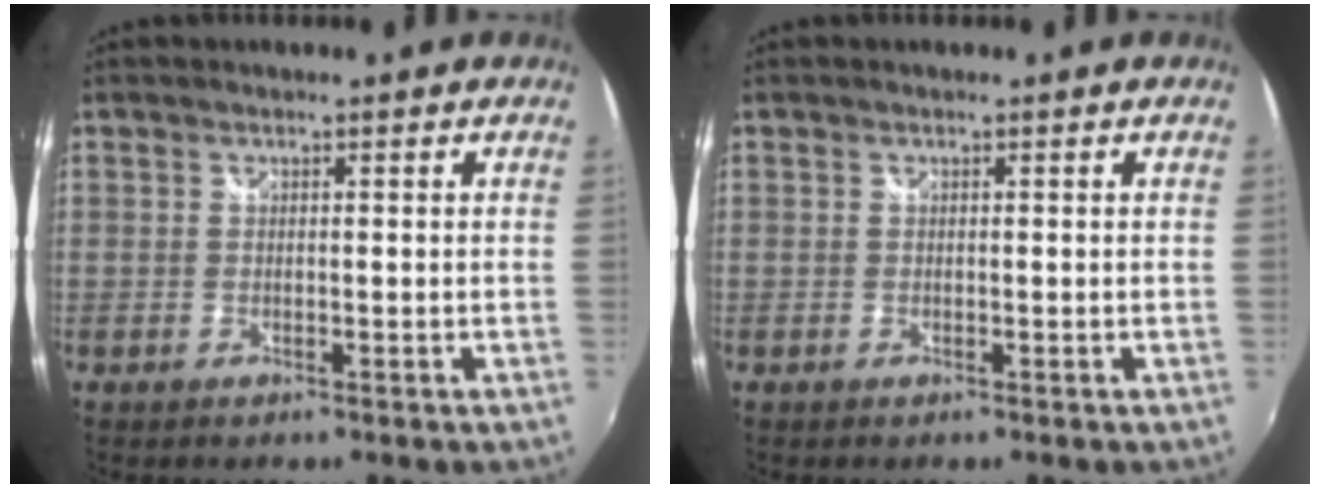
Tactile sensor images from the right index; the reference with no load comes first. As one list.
[{"total": 0.0}]